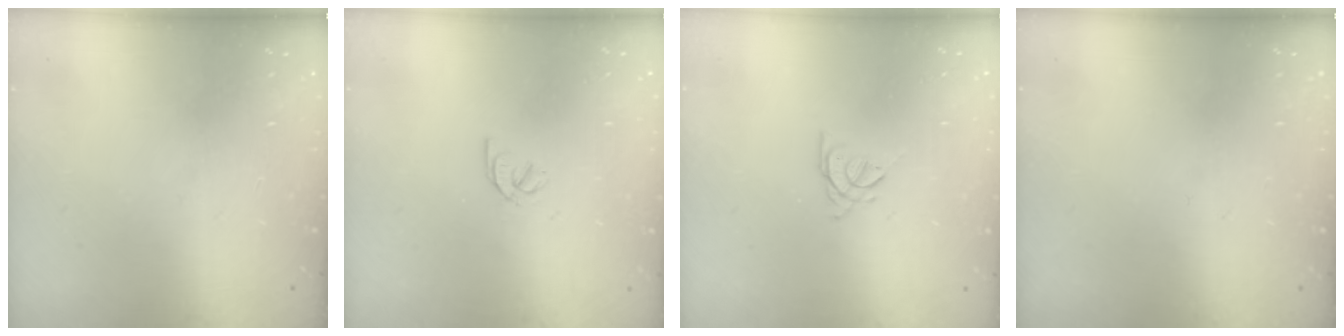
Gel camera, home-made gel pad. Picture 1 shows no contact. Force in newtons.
{"total": 1.6, "press": 1.6, "slide": 0.3}
{"total": 1.9, "press": 1.8, "slide": 0.5}
{"total": 0.0}